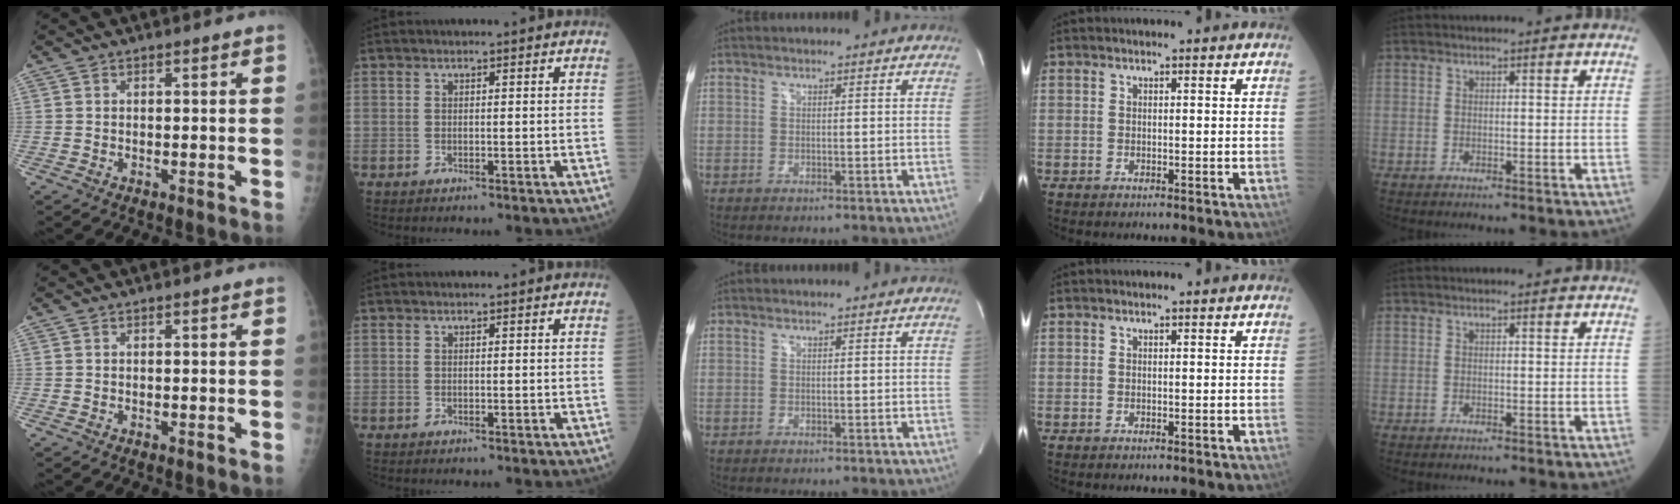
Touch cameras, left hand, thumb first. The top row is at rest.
{}